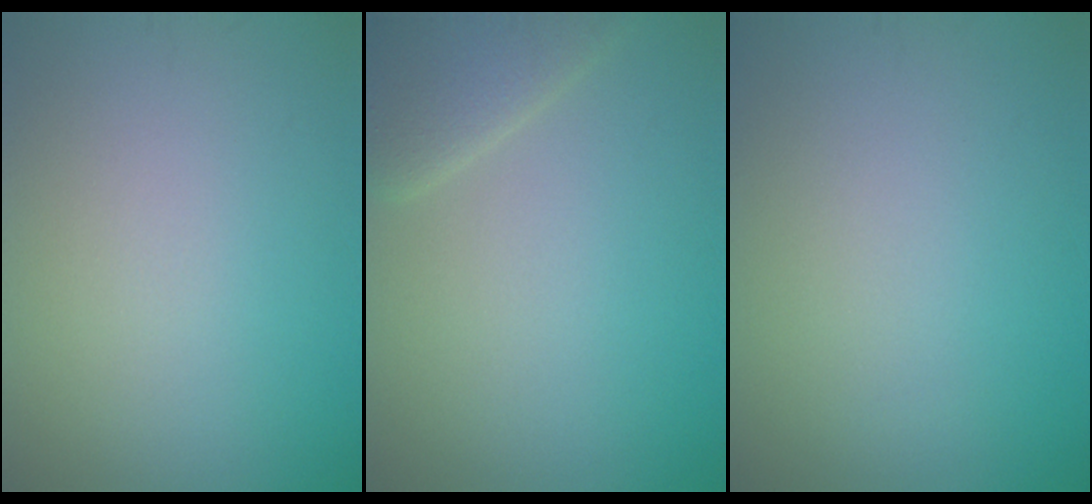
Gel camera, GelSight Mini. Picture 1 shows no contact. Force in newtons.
{"total": 3.3, "press": 3.3, "slide": 0.3}
{"total": 0.0}